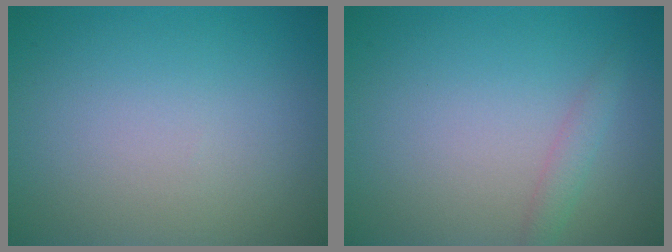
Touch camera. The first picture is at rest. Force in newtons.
{"total": 1.3, "press": 1.3, "slide": 0.1}